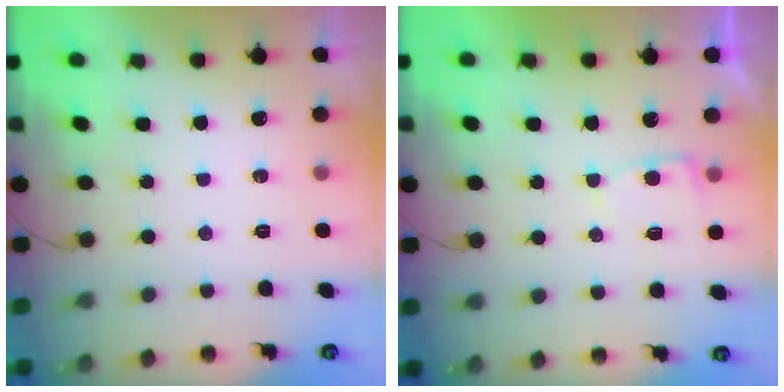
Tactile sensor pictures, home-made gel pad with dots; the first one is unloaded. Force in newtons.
{"total": 2.7, "press": 2.7, "slide": 0.4}